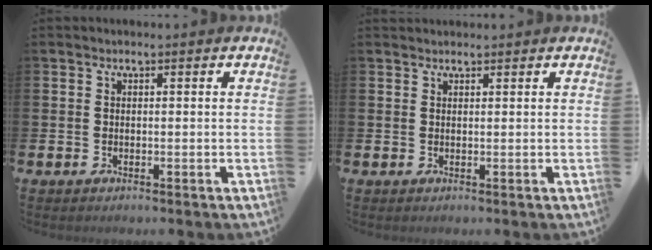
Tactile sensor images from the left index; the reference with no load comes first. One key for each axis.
{"total": 0.9, "fx": 0.9, "fy": 0.2, "fz": 0.0, "tx": 0.011, "ty": -0.003, "tz": 0.014}